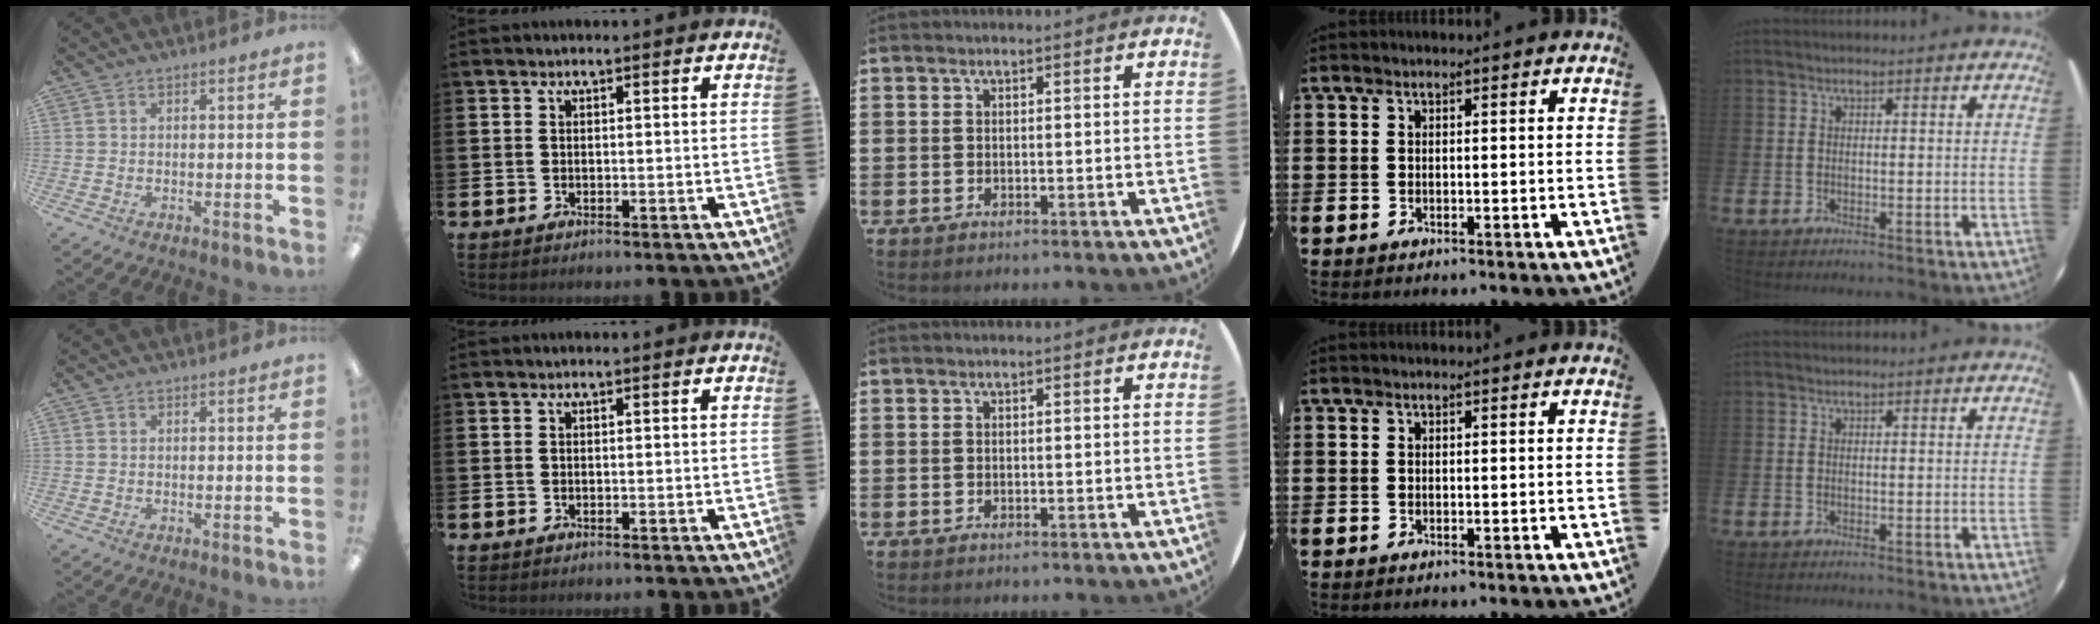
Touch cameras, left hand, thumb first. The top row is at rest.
{}